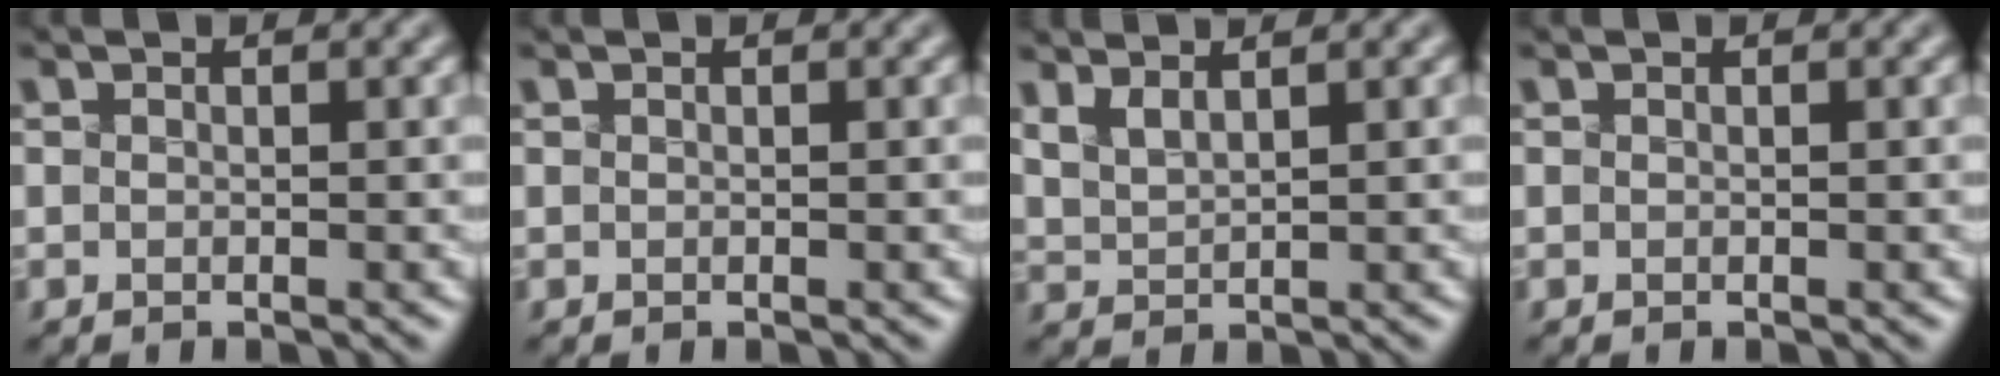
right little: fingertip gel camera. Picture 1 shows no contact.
{"total": 0.0}
{"total": 1.8, "force": [1.4, 0.3, 1.1], "torque": [-0.028, 0.005, 0.039]}
{"total": 0.0}